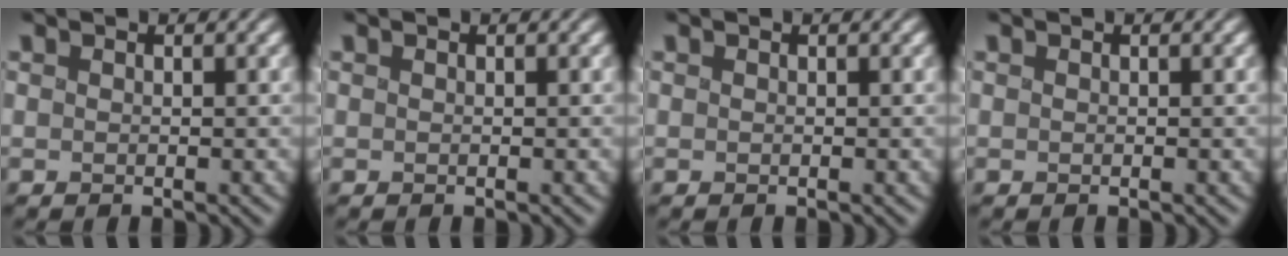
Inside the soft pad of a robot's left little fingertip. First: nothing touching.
{"total": 0.0}
{"total": 0.0}
{"total": 0.0}